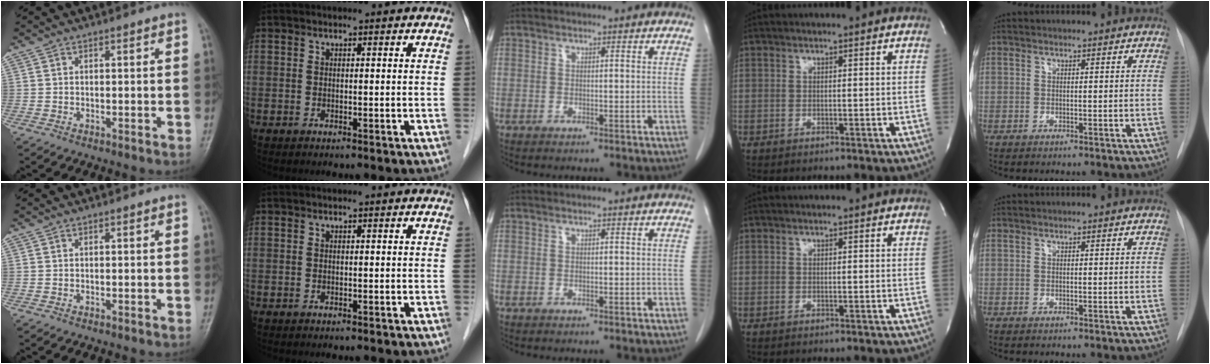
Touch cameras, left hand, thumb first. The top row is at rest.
{}